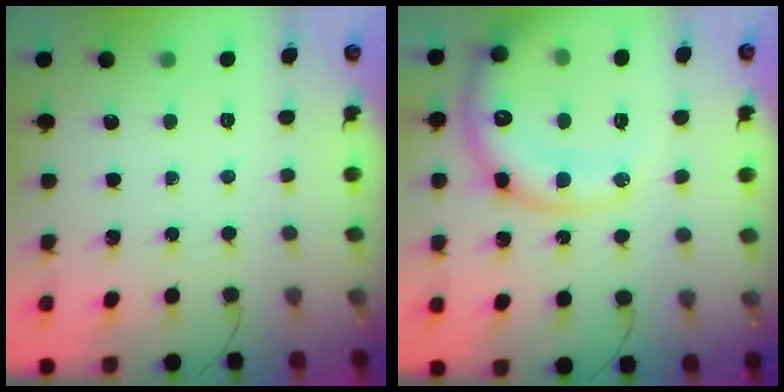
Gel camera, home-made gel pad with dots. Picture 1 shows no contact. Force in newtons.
{"total": 18.4, "press": 18.2, "slide": 2.7}